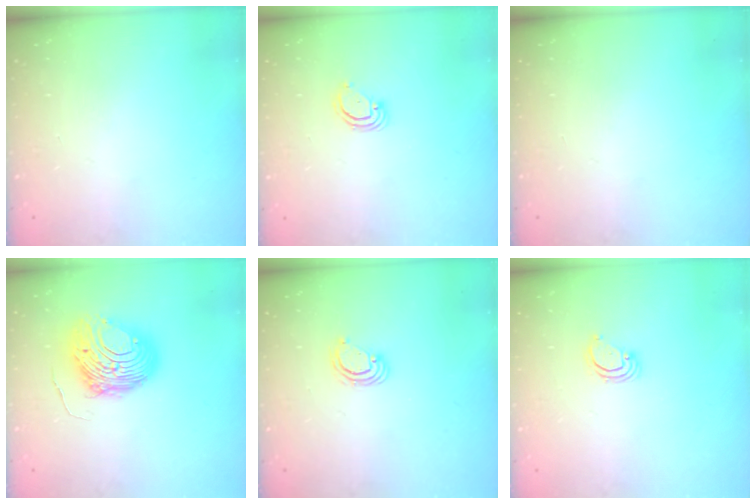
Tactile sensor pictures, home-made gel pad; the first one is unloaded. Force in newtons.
{"total": 3.5, "press": 3.5, "slide": 0.2}
{"total": 0.0}
{"total": 10.9, "press": 10.8, "slide": 1.3}
{"total": 4.0, "press": 3.9, "slide": 0.3}
{"total": 3.4, "press": 3.4, "slide": 0.1}